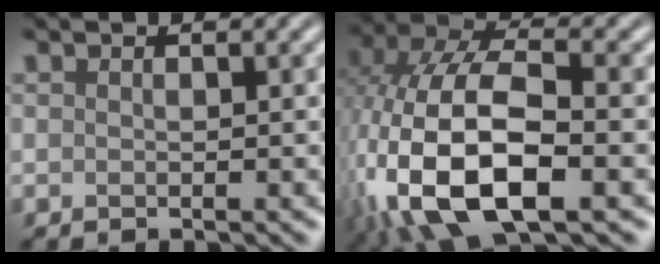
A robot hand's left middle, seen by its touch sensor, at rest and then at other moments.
{"total": 13.2, "force": [-3.9, 6.8, 10.6], "torque": [-0.240, -0.011, -0.065]}